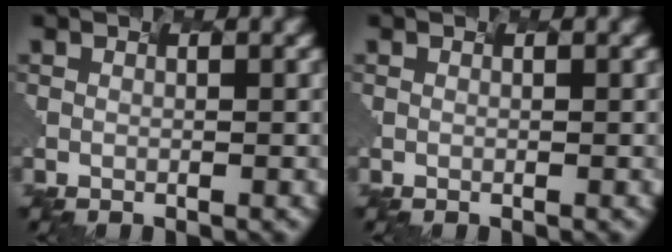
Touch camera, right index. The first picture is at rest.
{"total": 0.0}